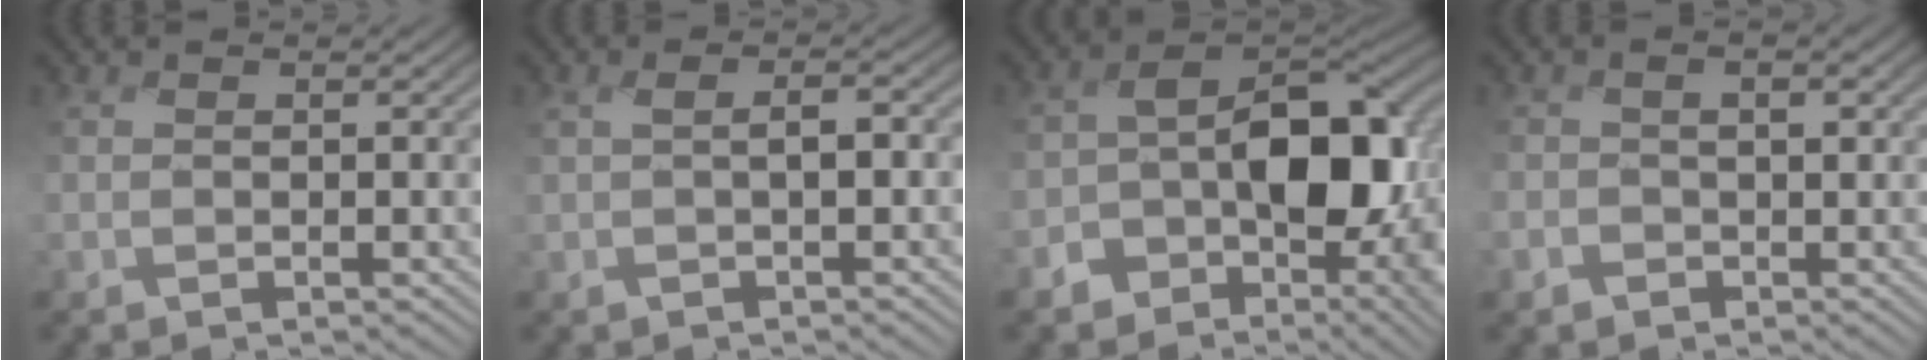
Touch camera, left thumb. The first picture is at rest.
{"total": 2.9, "force": [-0.3, 1.2, 2.7], "torque": [-0.052, 0.004, -0.007]}
{"total": 12.9, "force": [-3.5, 8.3, 9.3], "torque": [-0.122, -0.011, -0.067]}
{"total": 2.3, "force": [-0.7, 1.7, 1.3], "torque": [-0.023, -0.004, -0.013]}